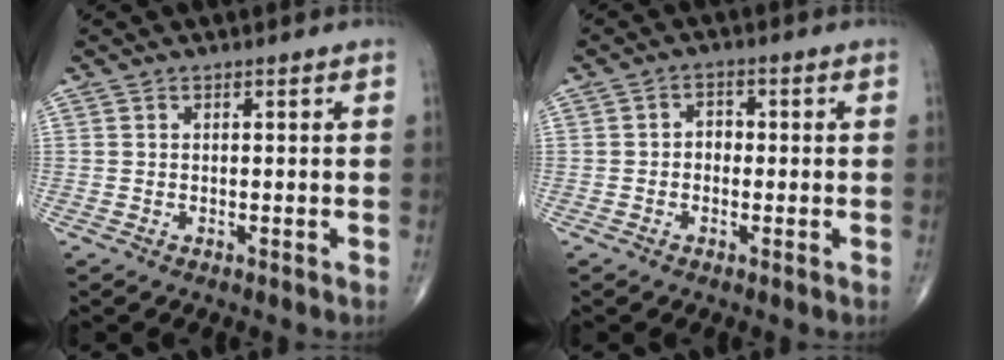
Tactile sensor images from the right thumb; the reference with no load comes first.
{"total": 2.6, "force": [-0.3, 2.1, 1.5], "torque": [-0.006, 0.015, -0.012]}